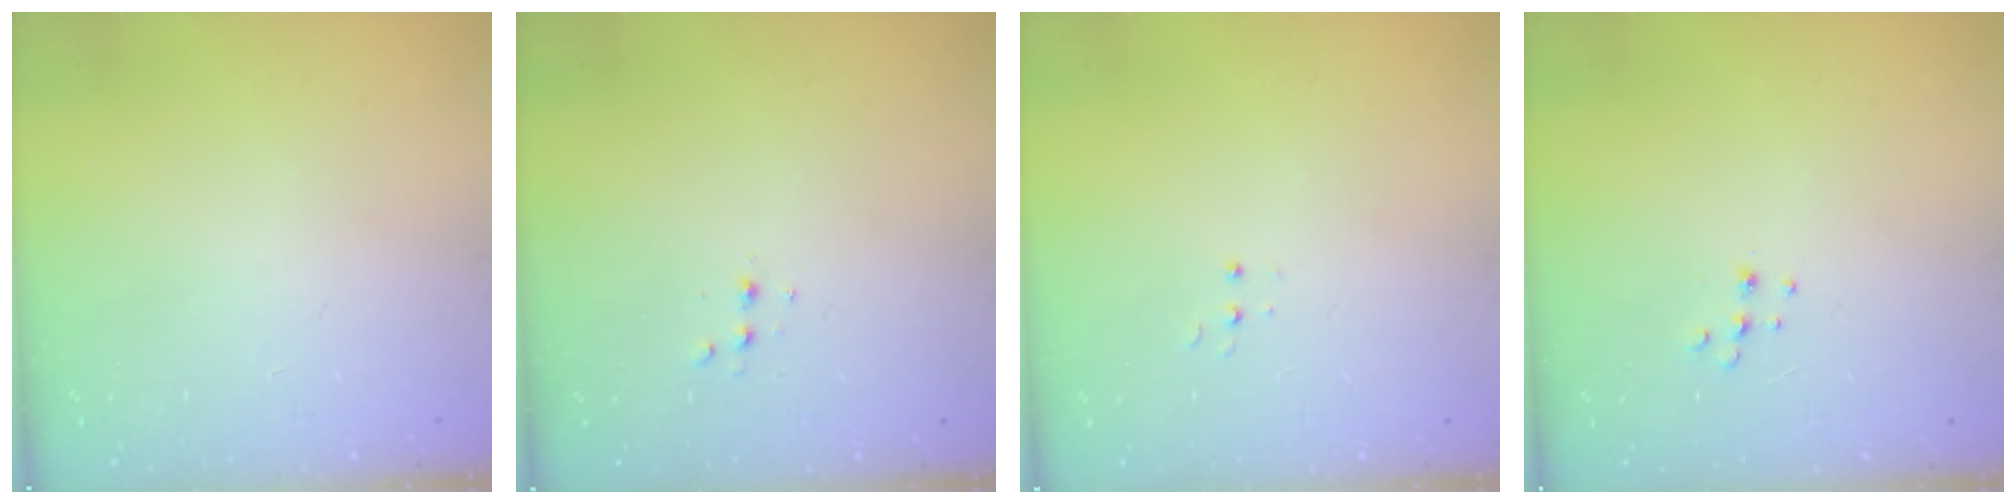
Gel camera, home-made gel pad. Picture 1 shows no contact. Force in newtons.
{"total": 2.8, "press": 2.7, "slide": 0.6}
{"total": 3.0, "press": 2.9, "slide": 0.7}
{"total": 5.6, "press": 5.6, "slide": 0.6}